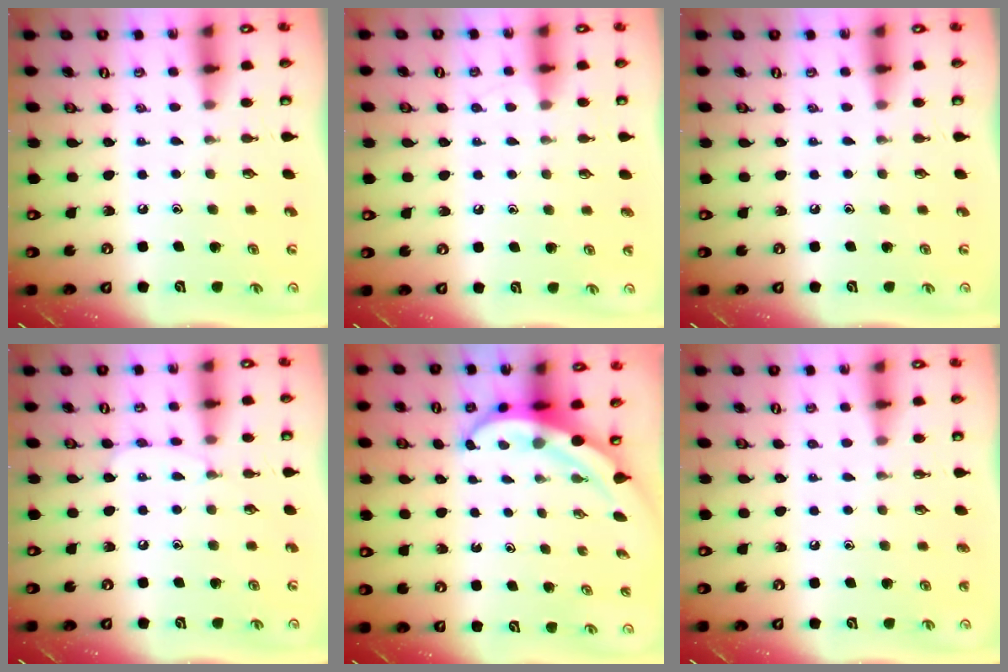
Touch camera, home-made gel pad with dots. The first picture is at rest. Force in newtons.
{"total": 2.4, "press": 2.4, "slide": 0.3}
{"total": 0.0}
{"total": 6.0, "press": 6.0, "slide": 0.5}
{"total": 4.5, "press": 4.4, "slide": 0.5}
{"total": 0.7, "press": 0.7, "slide": 0.0}